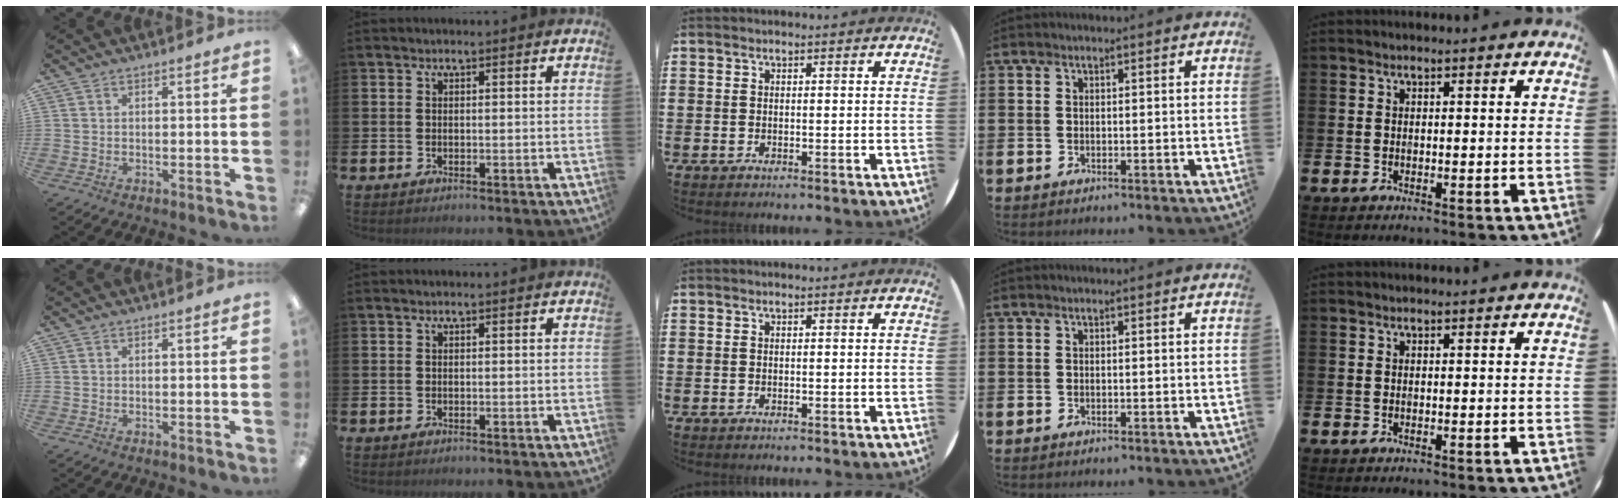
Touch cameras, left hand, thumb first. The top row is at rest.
{}